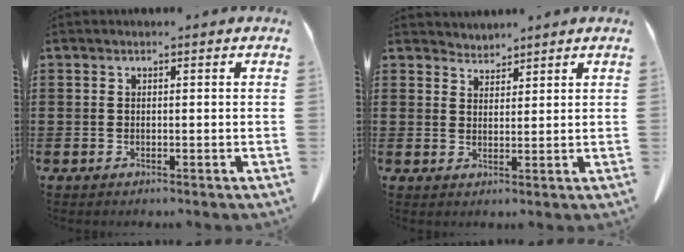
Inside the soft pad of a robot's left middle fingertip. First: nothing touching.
{"total": 2.4, "force": [2.4, 0.2, -0.5], "torque": [0.003, -0.006, 0.046]}